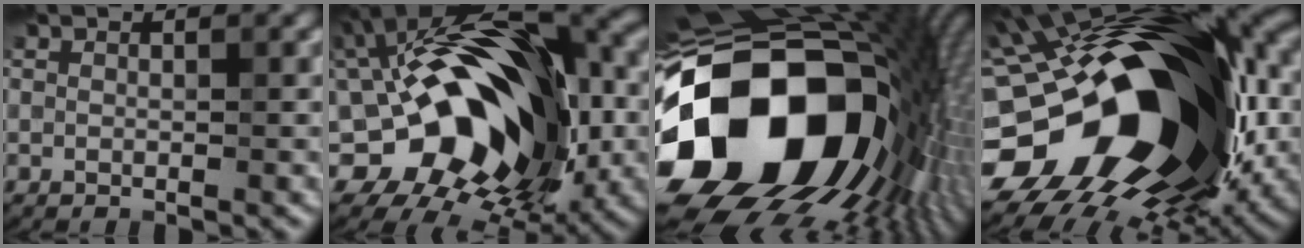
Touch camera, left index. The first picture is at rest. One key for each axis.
{"total": 17.5, "fx": 0.3, "fy": 11.4, "fz": 13.2, "tx": -0.195, "ty": 0.010, "tz": 0.005}
{"total": 21.8, "fx": -3.3, "fy": 15.3, "fz": 15.1, "tx": -0.316, "ty": -0.048, "tz": -0.037}
{"total": 21.0, "fx": -1.3, "fy": 12.2, "fz": 17.0, "tx": -0.301, "ty": -0.036, "tz": -0.023}